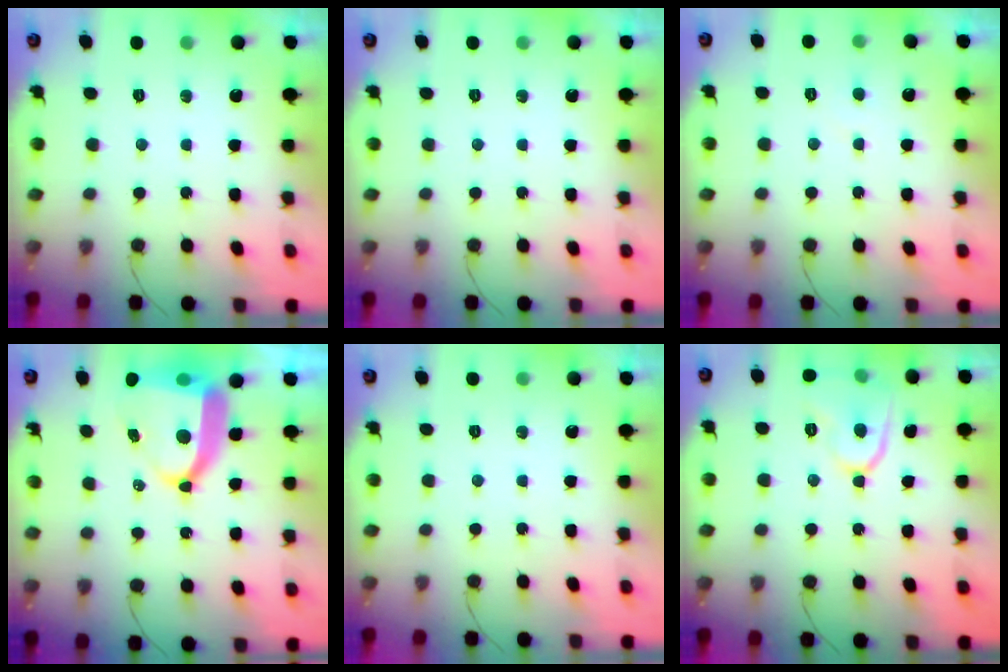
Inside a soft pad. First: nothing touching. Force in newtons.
{"total": 0.0}
{"total": 2.6, "press": 2.6, "slide": 0.2}
{"total": 12.2, "press": 12.1, "slide": 1.5}
{"total": 0.0}
{"total": 9.7, "press": 9.7, "slide": 0.4}